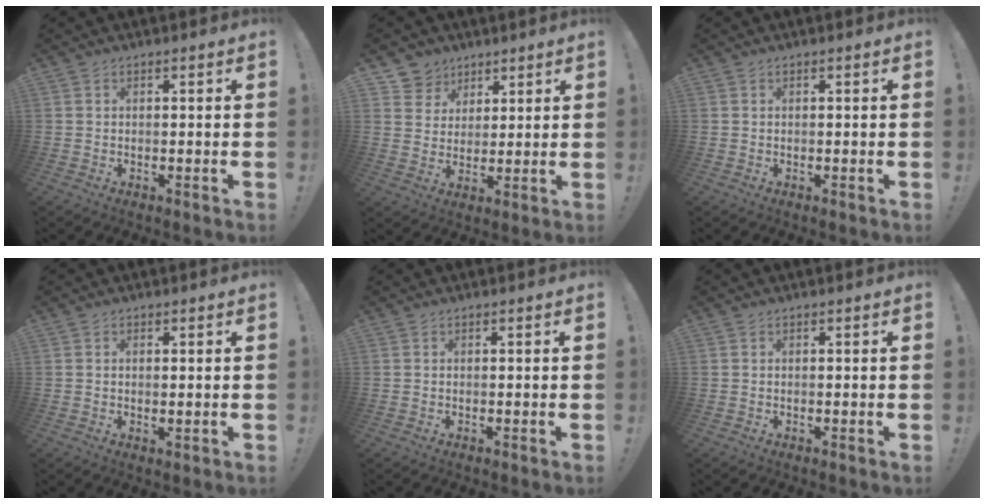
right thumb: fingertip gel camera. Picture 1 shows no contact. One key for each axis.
{"total": 7.6, "fx": 4.4, "fy": 6.1, "fz": 0.6, "tx": -0.013, "ty": -0.036, "tz": 0.089}
{"total": 0.0}
{"total": 0.9, "fx": 0.6, "fy": 0.3, "fz": 0.7, "tx": 0.002, "ty": -0.005, "tz": 0.008}
{"total": 0.0}
{"total": 0.0}